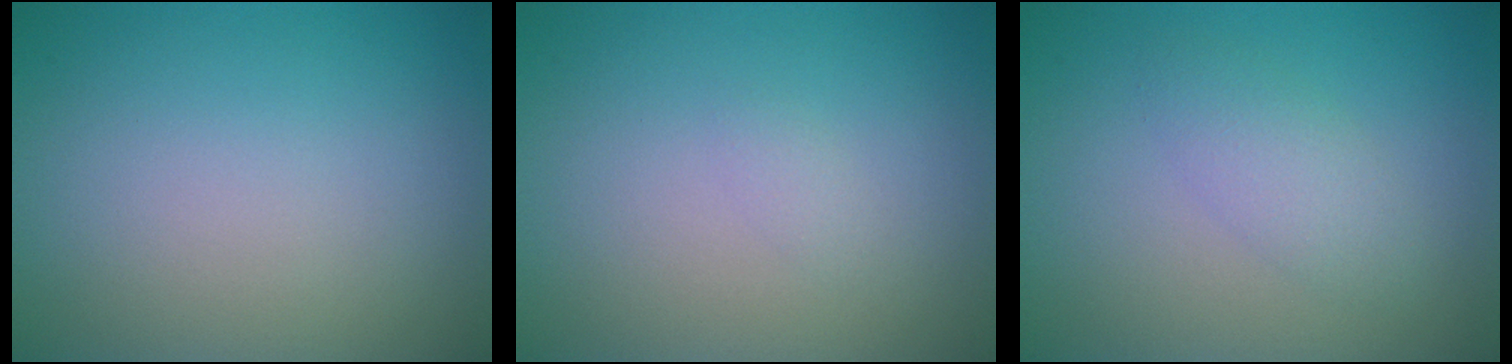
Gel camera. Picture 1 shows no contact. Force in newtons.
{"total": 0.5, "press": 0.5, "slide": 0.1}
{"total": 2.2, "press": 2.2, "slide": 0.1}